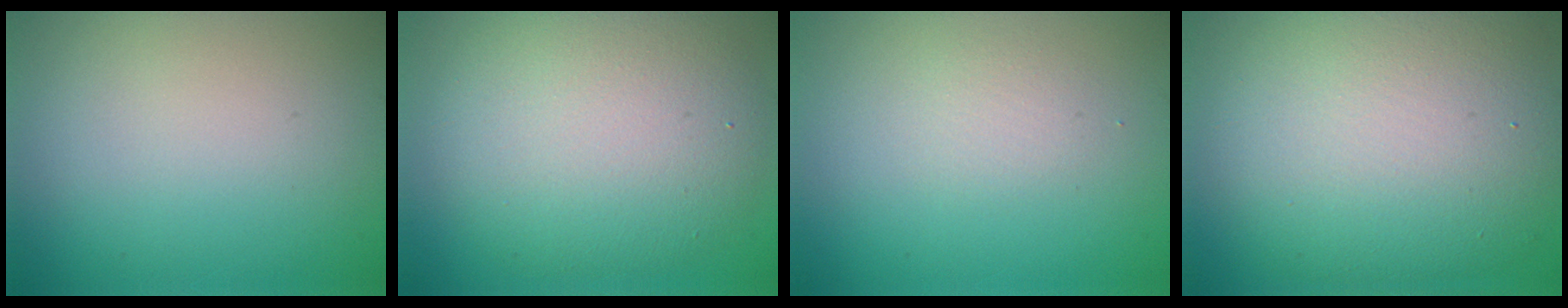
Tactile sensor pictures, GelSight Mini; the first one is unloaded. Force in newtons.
{"total": 8.2, "press": 8.2, "slide": 0.8}
{"total": 1.2, "press": 1.2, "slide": 0.0}
{"total": 12.2, "press": 12.2, "slide": 0.8}